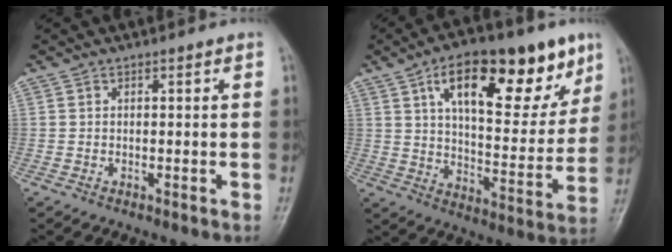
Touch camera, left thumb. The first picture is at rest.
{"total": 23.6, "force": [12.3, 10.2, 17.3], "torque": [-0.211, -0.025, 0.193]}